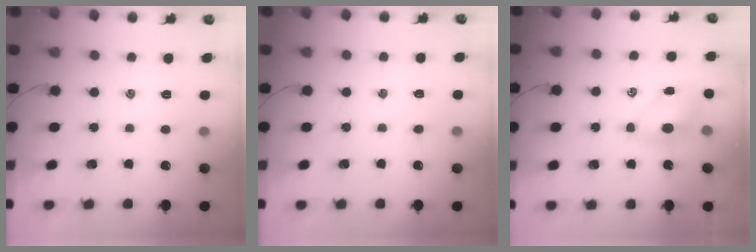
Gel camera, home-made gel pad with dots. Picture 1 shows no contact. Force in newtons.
{"total": 2.4, "press": 2.2, "slide": 0.8}
{"total": 5.5, "press": 5.4, "slide": 0.5}